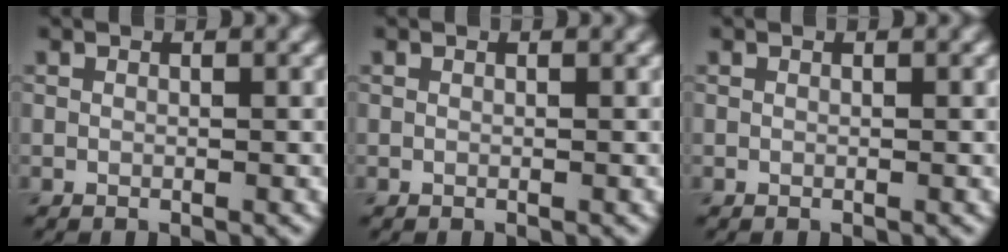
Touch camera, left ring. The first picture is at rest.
{"total": 0.0}
{"total": 0.0}